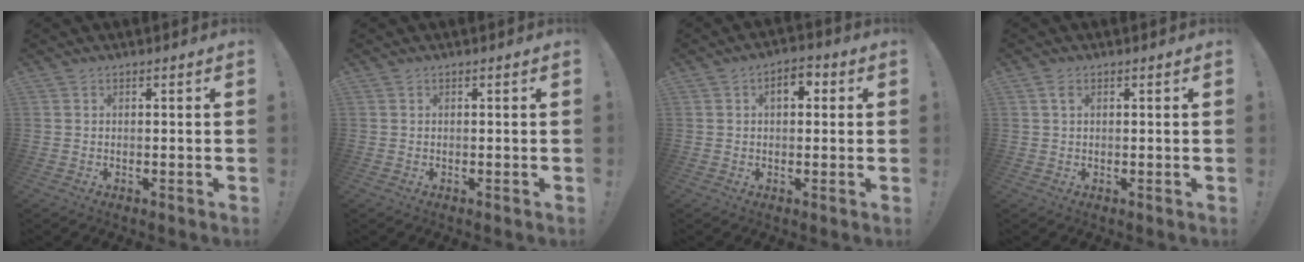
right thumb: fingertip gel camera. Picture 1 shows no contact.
{"total": 0.0}
{"total": 5.2, "force": [1.1, 3.1, 4.1], "torque": [-0.049, 0.003, 0.015]}
{"total": 1.6, "force": [0.7, 0.9, 1.0], "torque": [-0.014, -0.001, 0.011]}